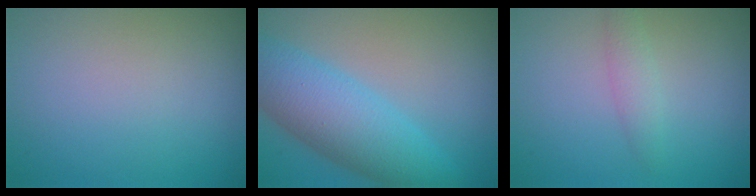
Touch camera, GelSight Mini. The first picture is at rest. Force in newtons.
{"total": 7.5, "press": 7.5, "slide": 0.1}
{"total": 1.5, "press": 1.5, "slide": 0.0}